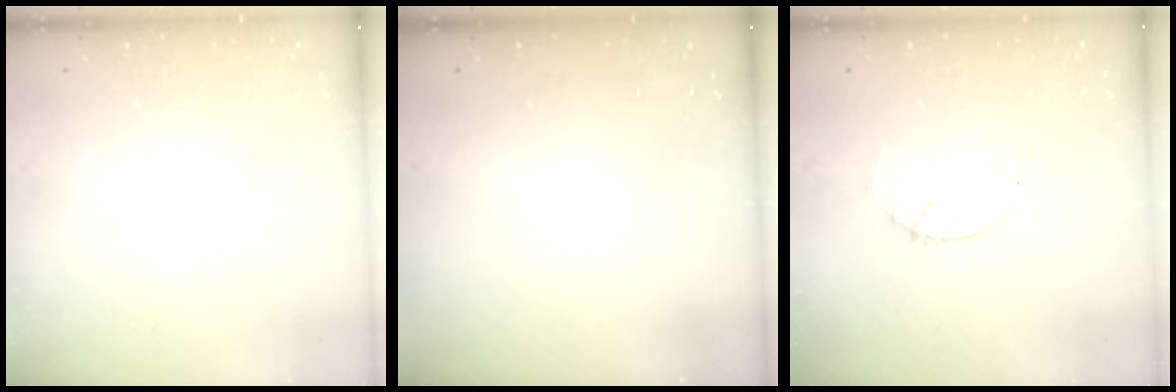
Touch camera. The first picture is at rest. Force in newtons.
{"total": 0.0}
{"total": 1.2, "press": 1.2, "slide": 0.2}